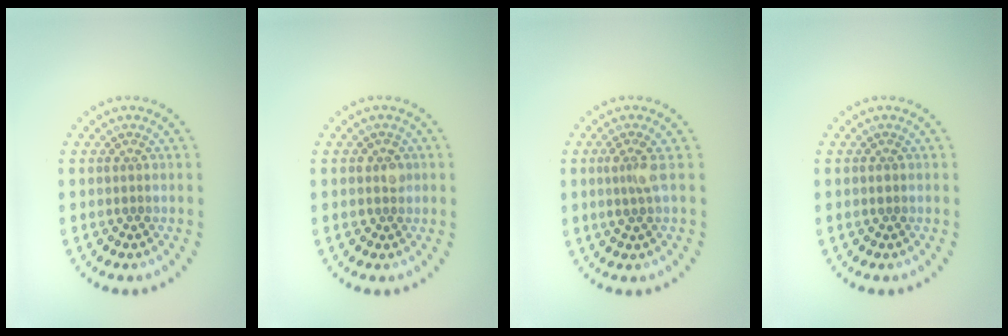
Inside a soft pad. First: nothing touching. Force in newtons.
{"total": 1.3, "press": 1.2, "slide": 0.6}
{"total": 1.8, "press": 1.4, "slide": 1.1}
{"total": 0.5, "press": 0.5, "slide": 0.2}